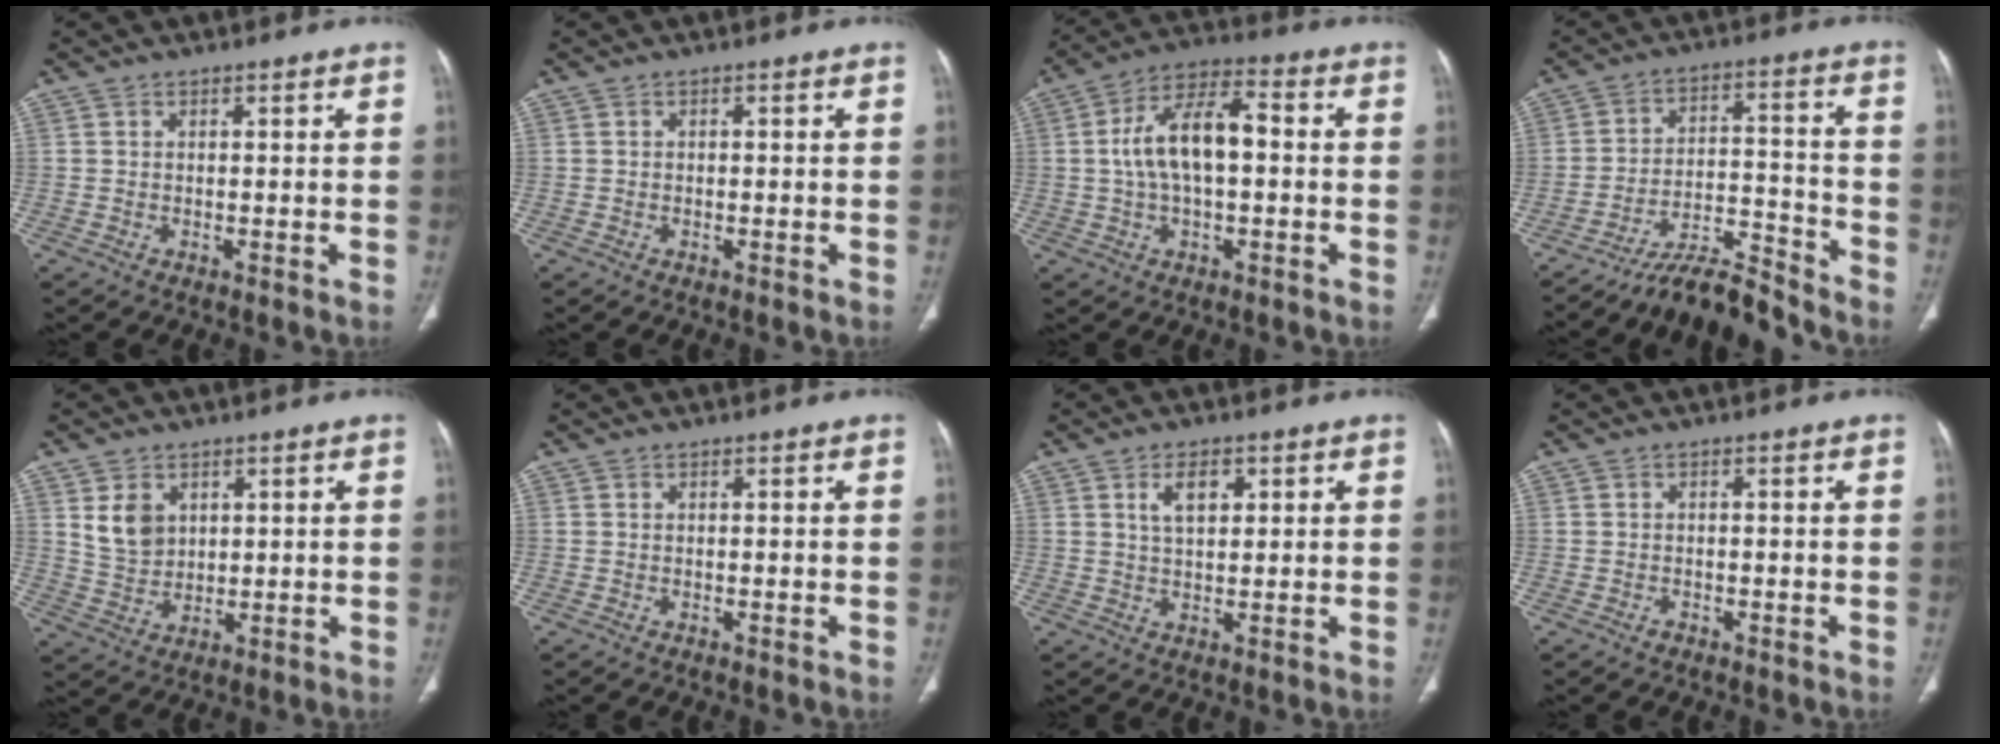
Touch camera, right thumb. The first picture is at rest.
{"total": 0.0}
{"total": 12.6, "force": [0.4, 6.2, 11.0], "torque": [-0.203, 0.032, 0.000]}
{"total": 9.0, "force": [-8.8, 0.8, 1.4], "torque": [-0.026, 0.090, -0.153]}
{"total": 6.4, "force": [2.6, 4.8, 3.4], "torque": [-0.046, -0.017, 0.059]}
{"total": 0.0}
{"total": 4.8, "force": [1.9, 2.5, 3.6], "torque": [-0.054, -0.005, 0.036]}
{"total": 0.8, "force": [-0.5, 0.5, 0.3], "torque": [-0.004, 0.002, -0.010]}